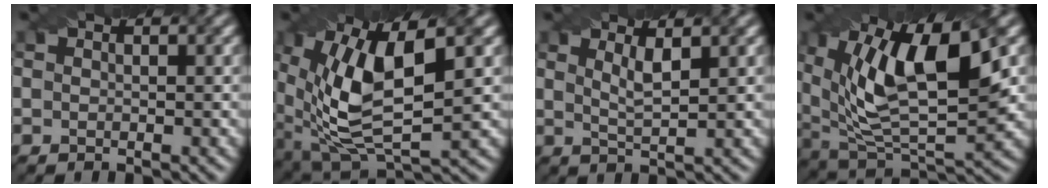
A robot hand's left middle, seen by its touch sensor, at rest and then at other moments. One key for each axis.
{"total": 11.9, "fx": 1.6, "fy": 5.5, "fz": 10.4, "tx": -0.209, "ty": -0.008, "tz": 0.030}
{"total": 2.3, "fx": 1.0, "fy": 0.5, "fz": 2.0, "tx": -0.034, "ty": -0.005, "tz": 0.020}
{"total": 12.4, "fx": 4.2, "fy": 5.0, "fz": 10.6, "tx": -0.185, "ty": 0.001, "tz": 0.071}